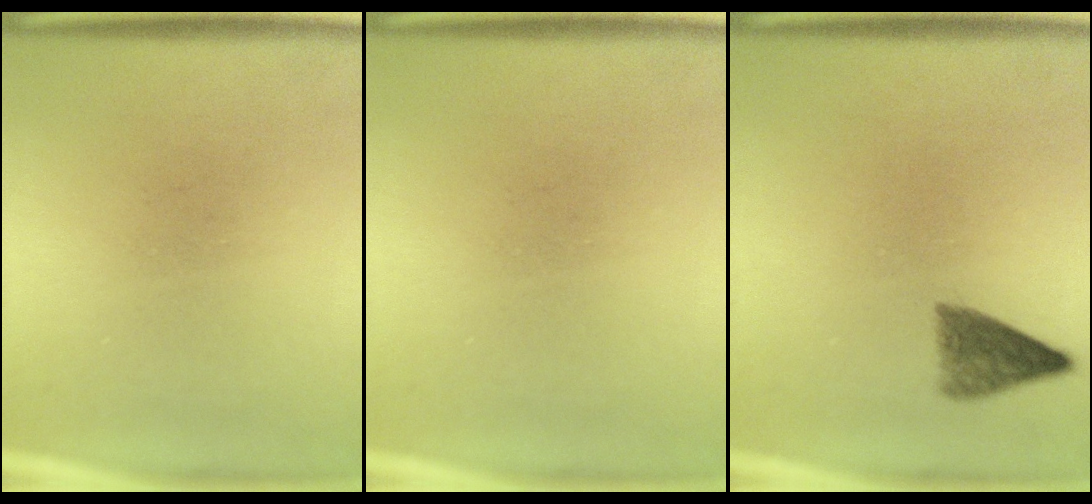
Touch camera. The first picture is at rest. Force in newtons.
{"total": 0.0}
{"total": 3.7}